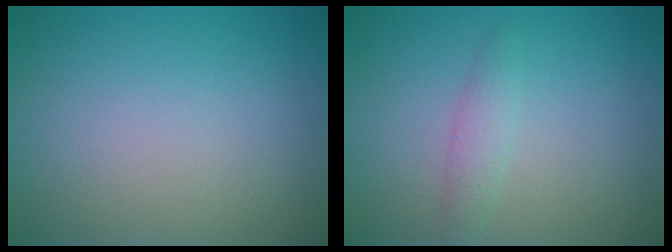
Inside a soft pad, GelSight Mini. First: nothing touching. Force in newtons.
{"total": 1.5, "press": 1.5, "slide": 0.1}